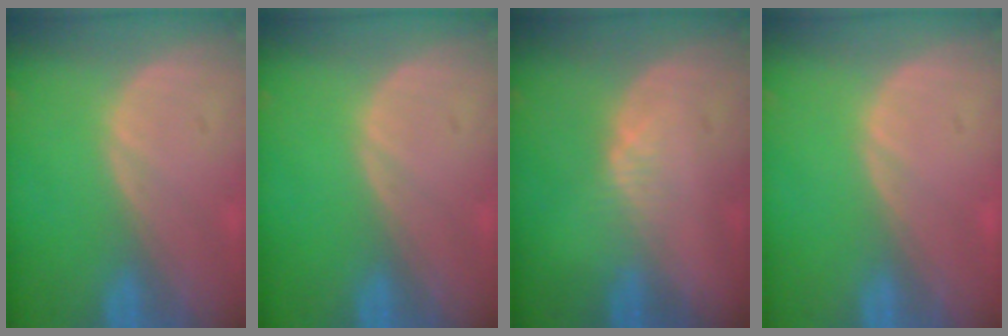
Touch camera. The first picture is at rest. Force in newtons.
{"total": 0.0}
{"total": 1.7, "press": 1.5, "slide": 0.8}
{"total": 0.7, "press": 0.1, "slide": 0.7}